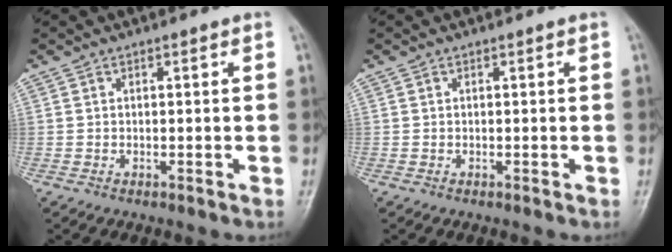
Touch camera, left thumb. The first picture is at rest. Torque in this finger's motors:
{"motor_torque": [0.01, 0.01, 0.00, 0.00, 0.00]}